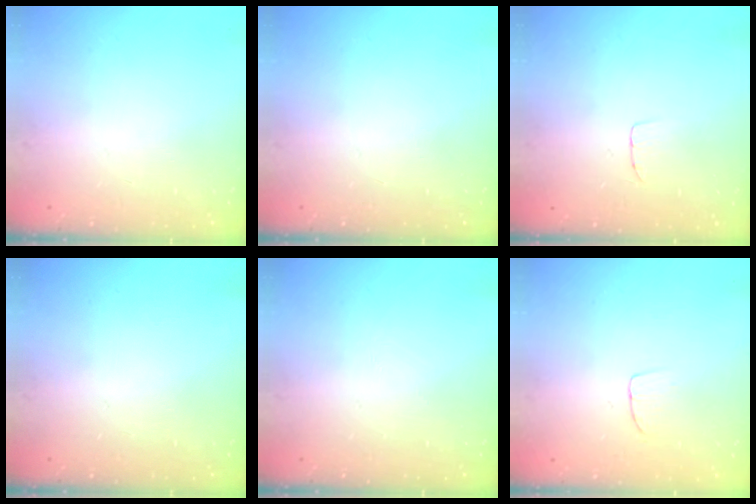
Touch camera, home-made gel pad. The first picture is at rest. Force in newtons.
{"total": 0.0}
{"total": 3.1, "press": 3.1, "slide": 0.1}
{"total": 0.0}
{"total": 0.0}
{"total": 3.3, "press": 3.3, "slide": 0.2}